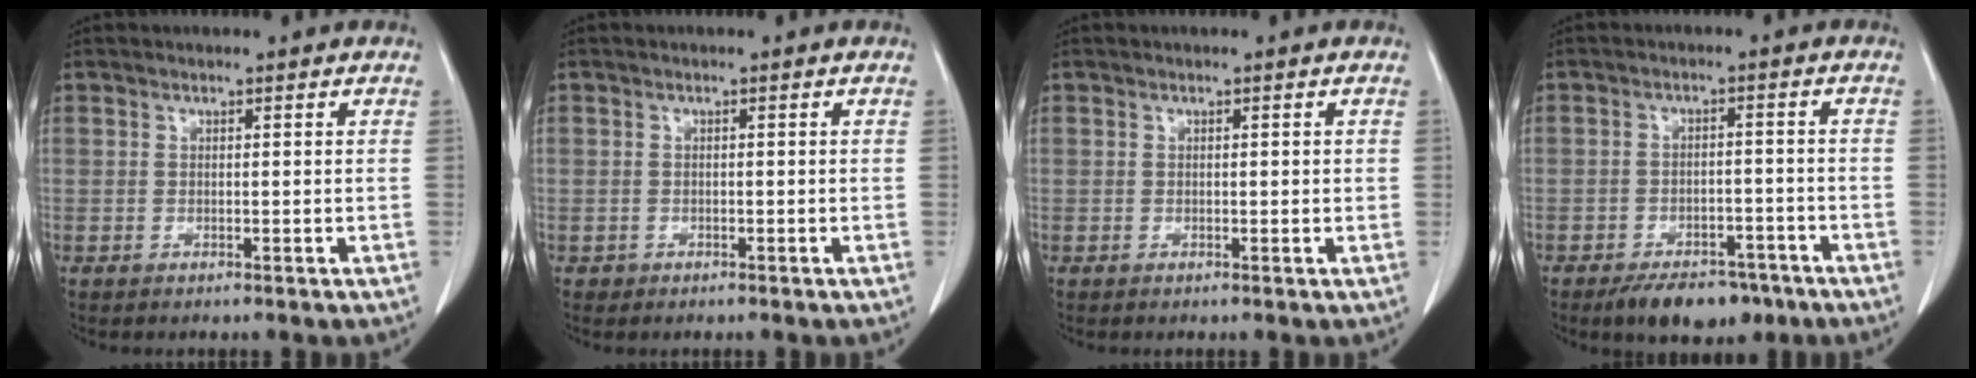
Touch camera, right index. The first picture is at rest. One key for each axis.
{"total": 0.8, "fx": -0.4, "fy": 0.7, "fz": -0.1, "tx": -0.004, "ty": 0.004, "tz": -0.008}
{"total": 0.6, "fx": 0.0, "fy": 0.2, "fz": 0.6, "tx": -0.005, "ty": 0.001, "tz": 0.001}
{"total": 8.4, "fx": -5.9, "fy": 4.2, "fz": 4.2, "tx": -0.050, "ty": 0.006, "tz": -0.086}